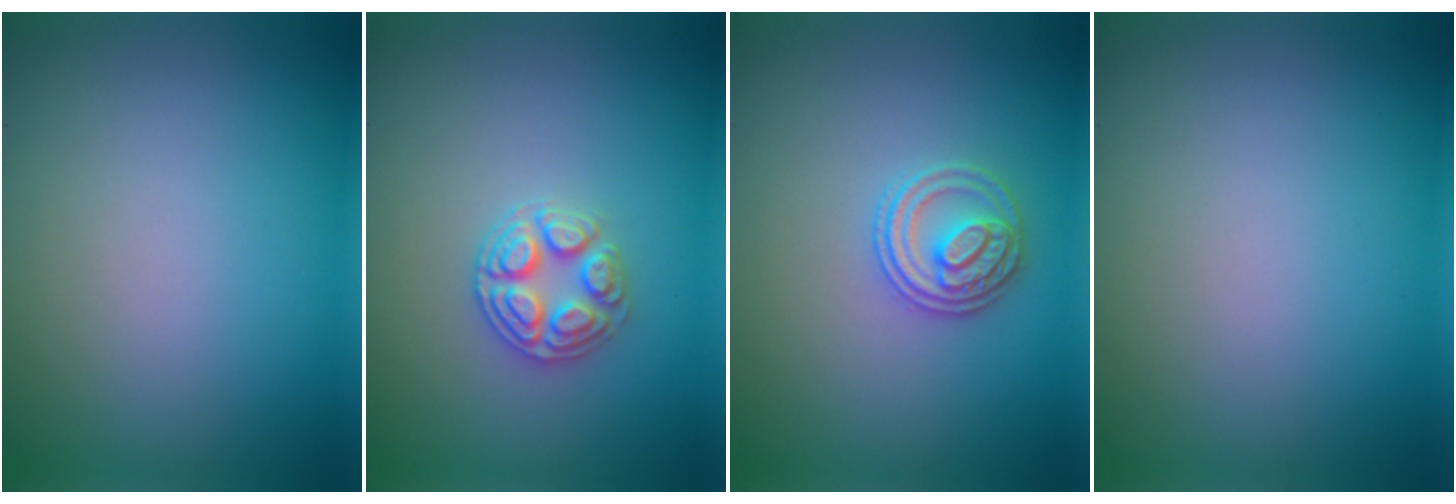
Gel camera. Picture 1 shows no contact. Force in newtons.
{"total": 2.9, "press": 2.8, "slide": 0.3}
{"total": 2.7, "press": 2.7, "slide": 0.6}
{"total": 0.0}